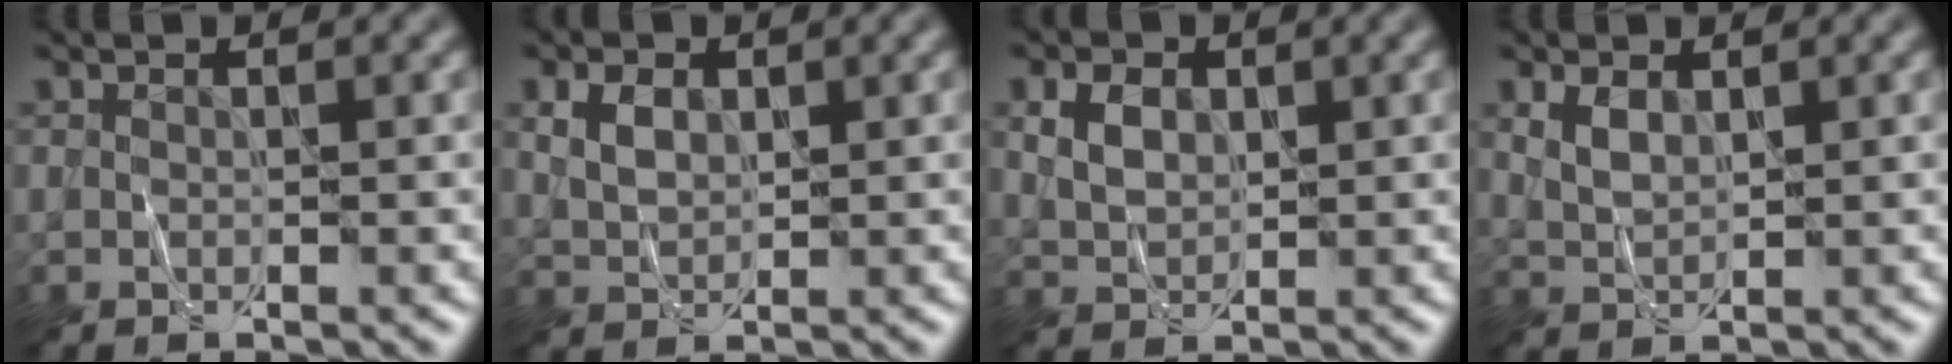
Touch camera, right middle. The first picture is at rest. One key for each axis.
{"total": 2.5, "fx": 0.9, "fy": 1.7, "fz": 1.6, "tx": -0.037, "ty": 0.003, "tz": 0.021}
{"total": 2.8, "fx": 0.9, "fy": 2.0, "fz": 1.8, "tx": -0.041, "ty": 0.003, "tz": 0.019}
{"total": 1.9, "fx": 1.0, "fy": 1.0, "fz": 1.2, "tx": -0.032, "ty": 0.000, "tz": 0.026}